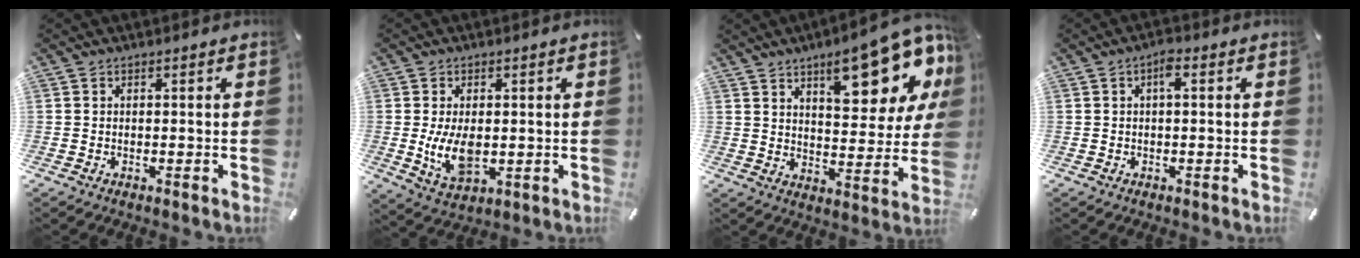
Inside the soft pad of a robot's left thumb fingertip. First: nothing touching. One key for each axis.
{"total": 8.4, "fx": -0.3, "fy": 5.0, "fz": 6.8, "tx": -0.141, "ty": -0.010, "tz": -0.009}
{"total": 18.9, "fx": 11.1, "fy": 7.3, "fz": 13.4, "tx": -0.166, "ty": -0.072, "tz": 0.174}
{"total": 2.7, "fx": 0.4, "fy": 0.9, "fz": 2.5, "tx": -0.051, "ty": 0.010, "tz": 0.004}